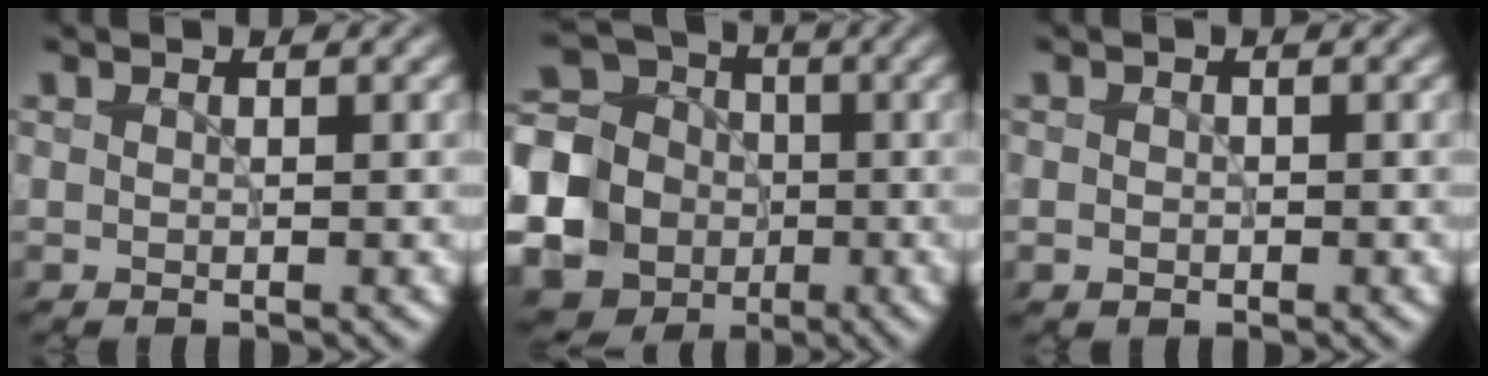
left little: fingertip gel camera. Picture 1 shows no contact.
{"total": 17.6, "force": [-4.2, 16.2, 5.3], "torque": [-0.165, -0.003, -0.104]}
{"total": 0.8, "force": [-0.2, 0.7, 0.4], "torque": [-0.004, -0.003, -0.005]}